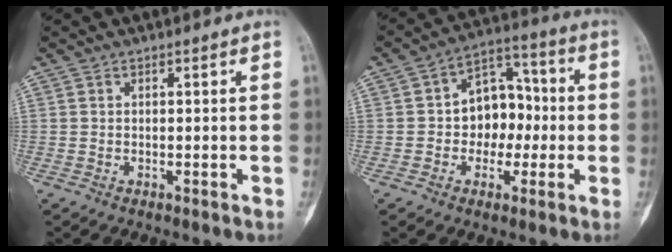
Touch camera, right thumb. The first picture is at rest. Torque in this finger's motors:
{"motor_torque": [0.16, 0.18, 0.43, -0.33, 0.03]}